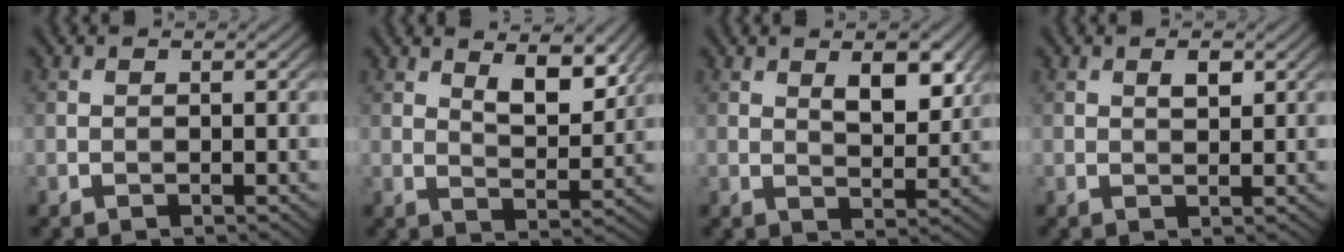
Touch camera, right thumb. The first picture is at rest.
{"total": 6.3, "force": [3.9, 2.5, 4.2], "torque": [-0.072, -0.014, 0.068]}
{"total": 5.5, "force": [2.5, 2.5, 4.2], "torque": [-0.066, -0.006, 0.041]}
{"total": 1.7, "force": [0.8, 0.8, 1.3], "torque": [-0.022, -0.003, 0.015]}